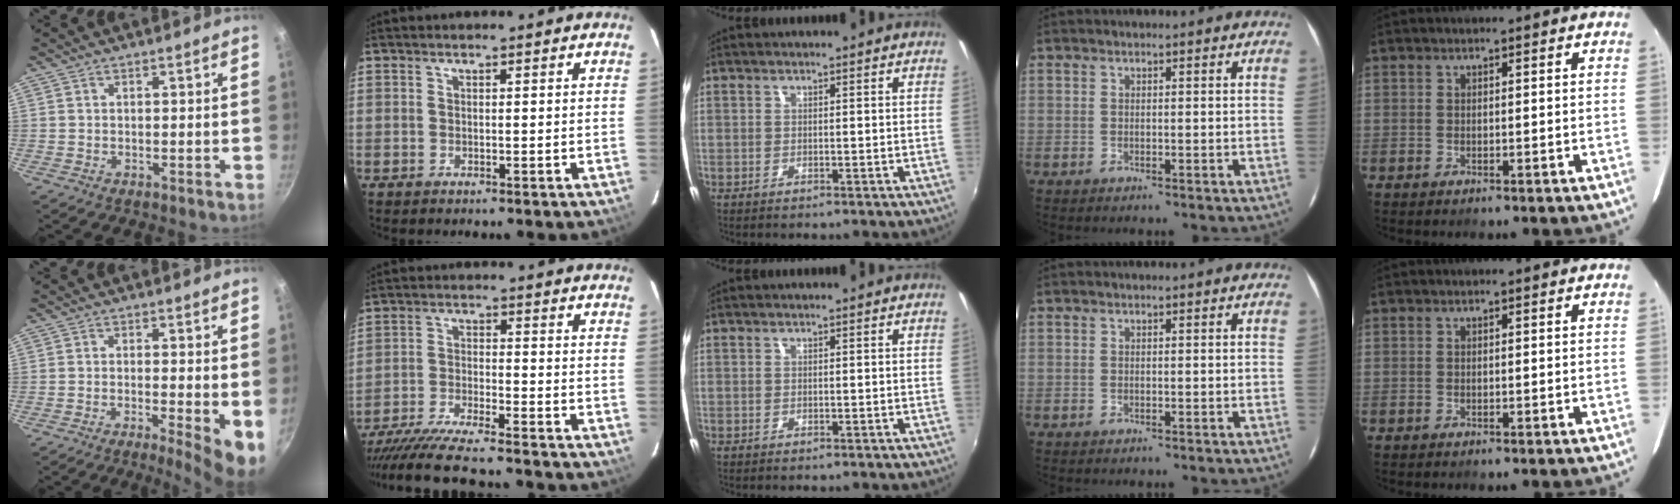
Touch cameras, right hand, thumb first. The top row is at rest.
{"thumb": {"total": 7.0, "force": [-1.4, 1.2, 6.8], "torque": [-0.093, -0.006, -0.020]}, "index": {"total": 17.5, "force": [-15.6, 1.2, 7.8], "torque": [-0.162, -0.033, -0.260]}}